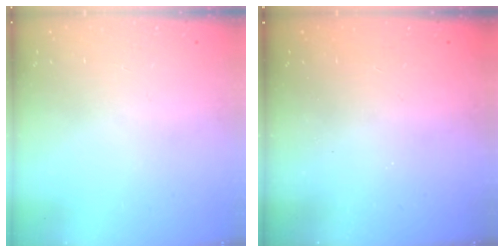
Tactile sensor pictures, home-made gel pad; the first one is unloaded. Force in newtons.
{"total": 2.5, "press": 2.3, "slide": 0.8}